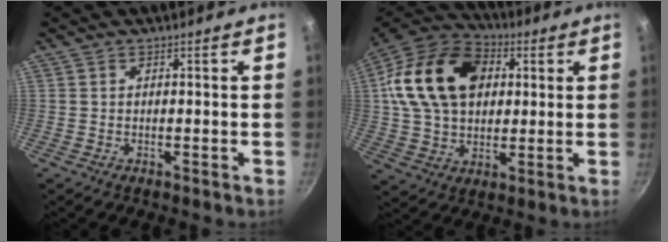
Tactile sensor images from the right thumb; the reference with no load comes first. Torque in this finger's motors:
{"motor_torque": [2.41, 2.60, 0.31, -0.11, 0.47]}